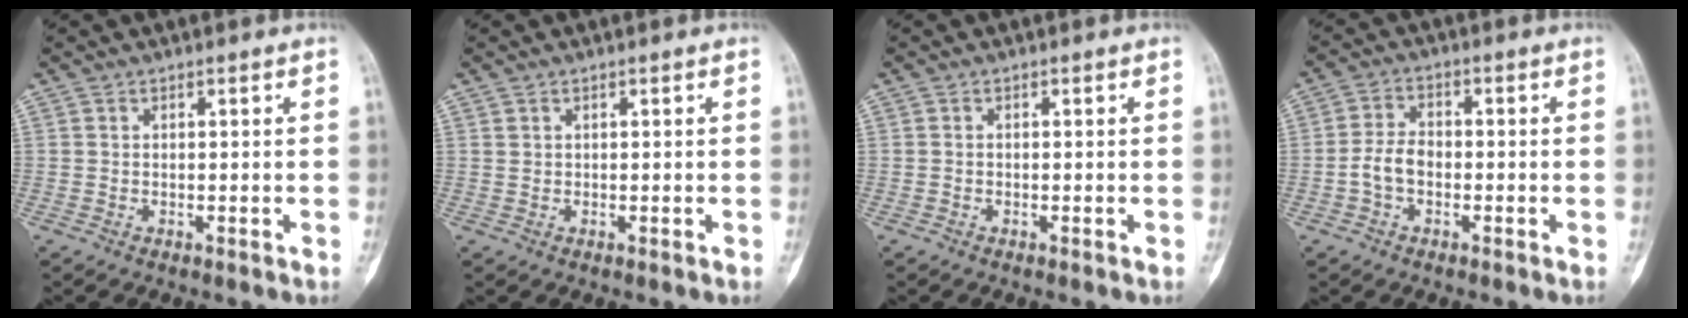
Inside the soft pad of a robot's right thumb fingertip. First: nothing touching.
{"total": 0.7, "force": [0.4, 0.6, 0.2], "torque": [0.003, -0.001, 0.009]}
{"total": 0.0}
{"total": 4.8, "force": [-1.4, 3.1, 3.3], "torque": [-0.063, 0.019, -0.032]}